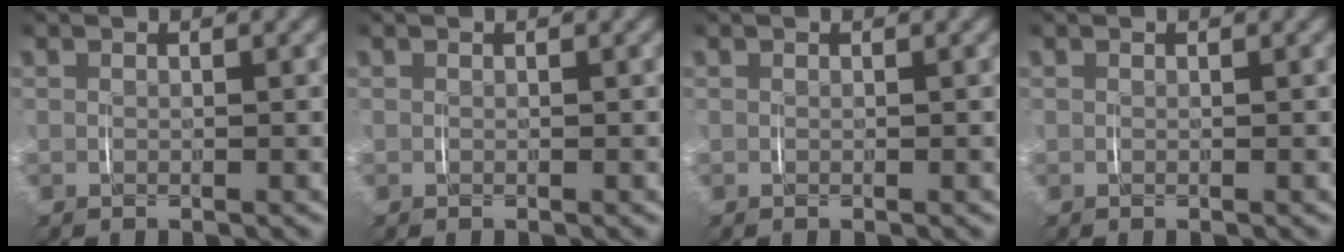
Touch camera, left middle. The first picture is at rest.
{"total": 0.0}
{"total": 0.0}
{"total": 0.0}